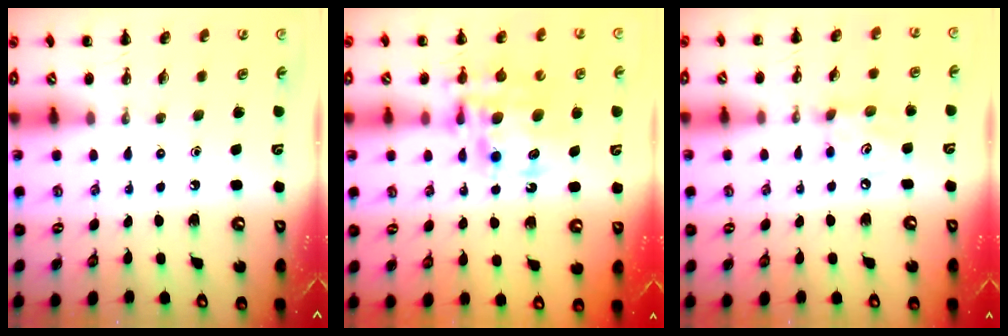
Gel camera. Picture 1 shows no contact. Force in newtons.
{"total": 13.3, "press": 12.9, "slide": 3.4}
{"total": 5.6, "press": 5.5, "slide": 1.1}